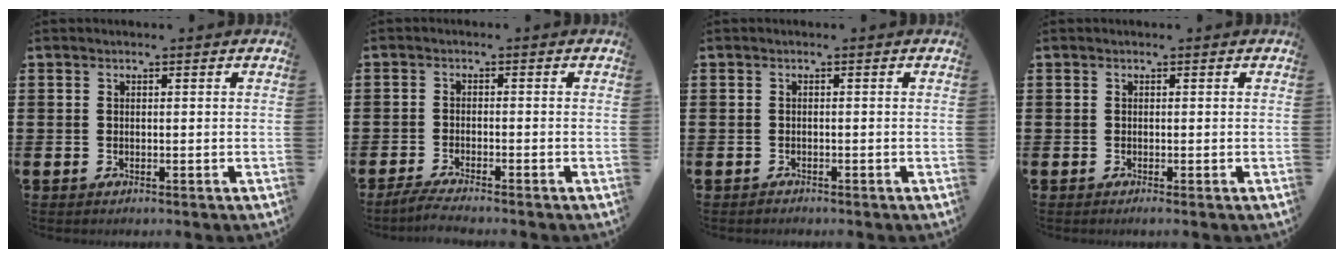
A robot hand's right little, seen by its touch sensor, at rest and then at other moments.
{"total": 1.9, "force": [-1.7, -0.1, 0.9], "torque": [-0.015, 0.003, -0.032]}
{"total": 0.5, "force": [-0.5, 0.1, -0.1], "torque": [0.000, 0.000, -0.011]}
{"total": 0.0}